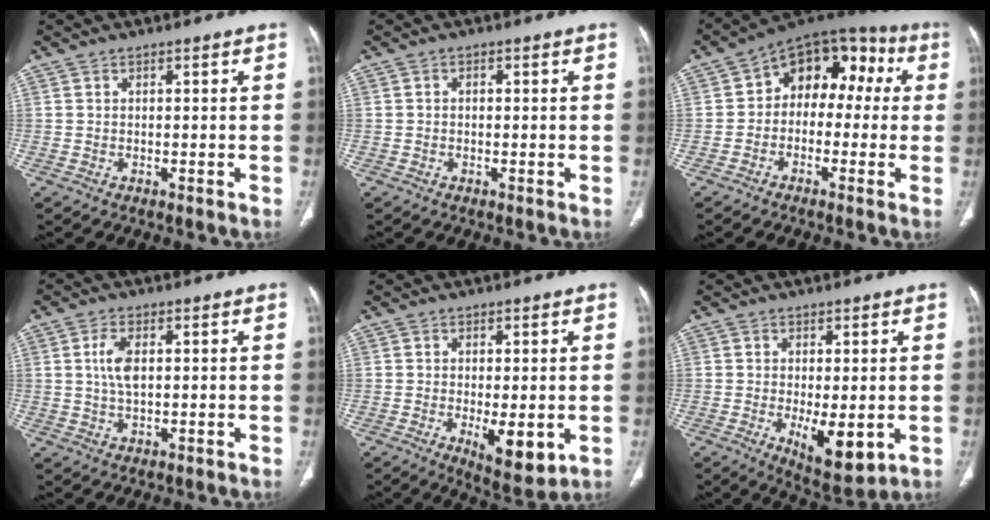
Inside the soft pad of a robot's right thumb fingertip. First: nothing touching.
{"total": 0.6, "force": [0.0, 0.4, 0.4], "torque": [-0.005, 0.002, -0.002]}
{"total": 13.7, "force": [1.4, 9.4, 9.9], "torque": [-0.081, 0.056, 0.001]}
{"total": 4.6, "force": [0.8, 2.3, 3.9], "torque": [-0.083, 0.001, 0.017]}
{"total": 7.9, "force": [-1.8, 3.0, 7.1], "torque": [-0.101, -0.020, -0.018]}
{"total": 8.7, "force": [-1.8, 3.5, 7.7], "torque": [-0.109, -0.021, -0.017]}